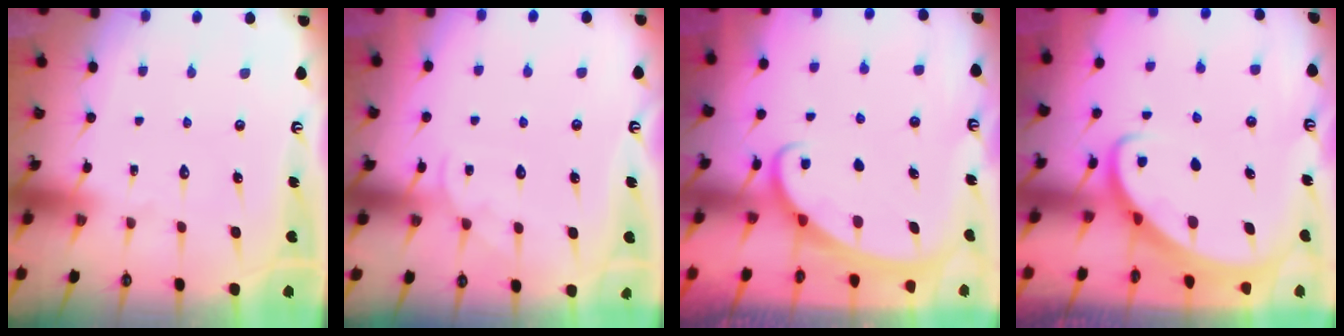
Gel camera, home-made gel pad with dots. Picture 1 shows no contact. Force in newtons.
{"total": 2.4, "press": 2.4, "slide": 0.4}
{"total": 2.2, "press": 2.2, "slide": 0.3}
{"total": 2.6, "press": 2.6, "slide": 0.3}